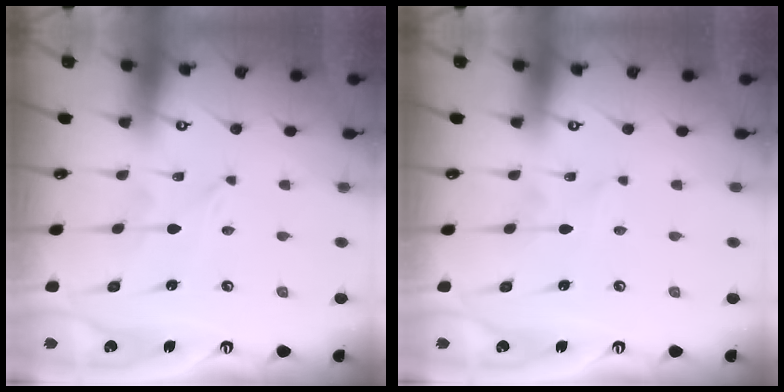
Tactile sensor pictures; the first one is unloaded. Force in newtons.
{"total": 0.0}